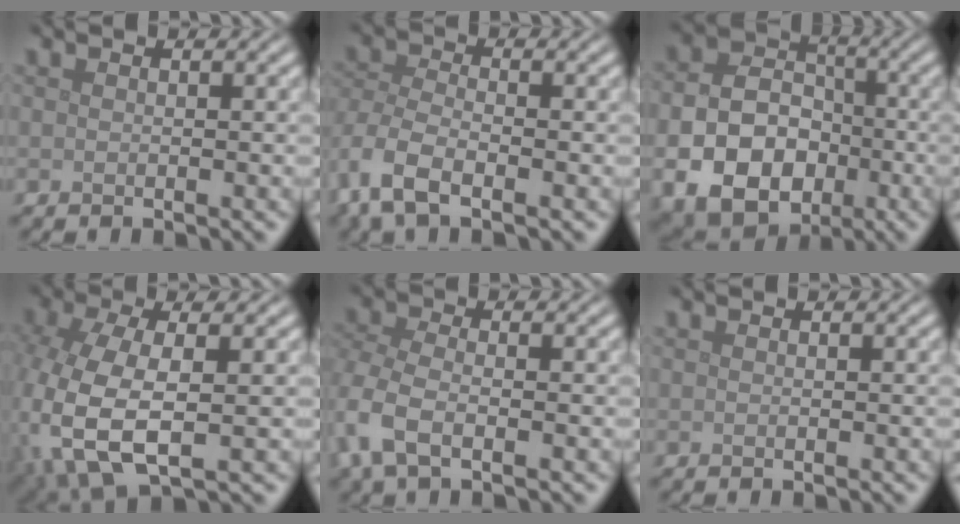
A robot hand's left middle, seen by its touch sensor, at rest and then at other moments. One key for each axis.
{"total": 5.6, "fx": -3.2, "fy": 2.8, "fz": 3.7, "tx": -0.088, "ty": -0.008, "tz": -0.073}
{"total": 9.7, "fx": -3.4, "fy": 7.1, "fz": 5.8, "tx": -0.109, "ty": -0.024, "tz": -0.057}
{"total": 9.5, "fx": -1.6, "fy": 5.2, "fz": 7.7, "tx": -0.193, "ty": -0.022, "tz": -0.025}
{"total": 4.4, "fx": -1.7, "fy": 2.4, "fz": 3.3, "tx": -0.085, "ty": -0.005, "tz": -0.046}
{"total": 0.0}